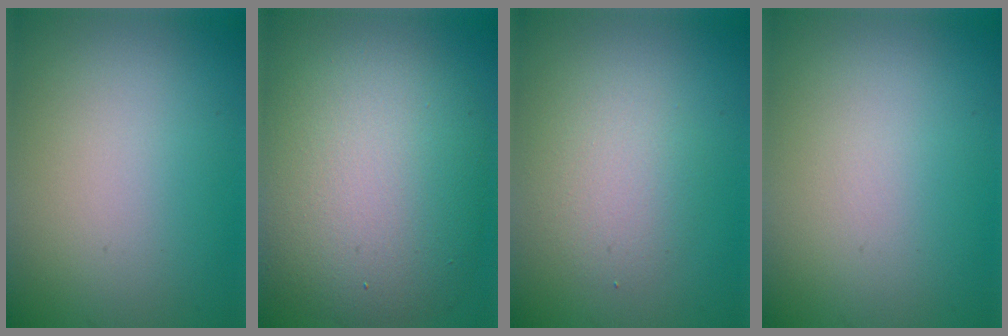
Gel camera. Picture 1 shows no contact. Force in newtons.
{"total": 10.1, "press": 10.0, "slide": 1.1}
{"total": 2.7, "press": 2.7, "slide": 0.2}
{"total": 0.0}